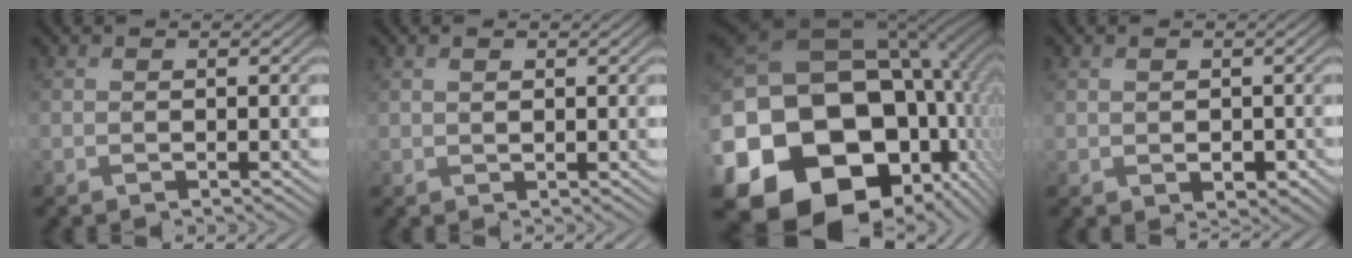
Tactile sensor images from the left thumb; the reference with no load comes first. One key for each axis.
{"total": 1.2, "fx": 0.6, "fy": 0.7, "fz": 0.7, "tx": -0.016, "ty": 0.000, "tz": 0.014}
{"total": 23.8, "fx": -5.8, "fy": 18.4, "fz": 13.9, "tx": -0.331, "ty": -0.049, "tz": -0.090}
{"total": 2.4, "fx": 0.1, "fy": 1.8, "fz": 1.6, "tx": -0.036, "ty": -0.011, "tz": 0.009}